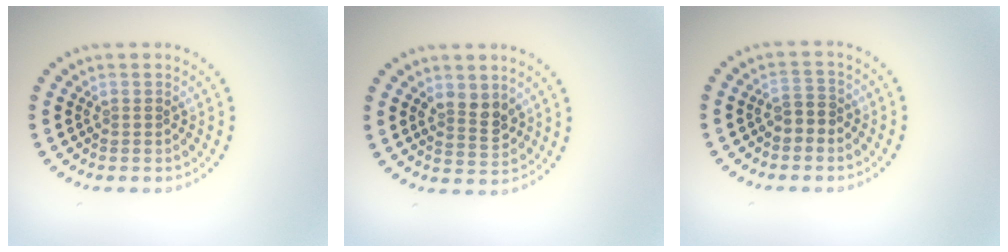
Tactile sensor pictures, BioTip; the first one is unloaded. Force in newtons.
{"total": 2.5, "press": 2.4, "slide": 0.7}
{"total": 1.9, "press": 1.7, "slide": 0.7}